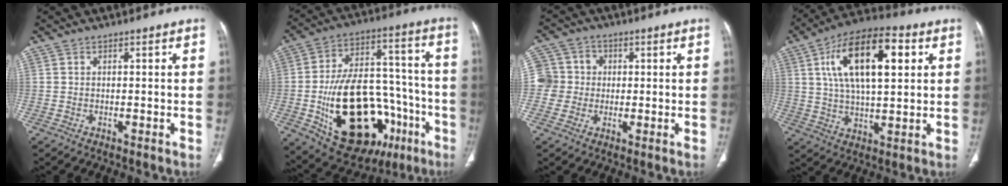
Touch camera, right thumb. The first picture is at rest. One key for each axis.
{"total": 29.8, "fx": -10.0, "fy": 16.7, "fz": 22.6, "tx": -0.357, "ty": 0.041, "tz": -0.135}
{"total": 7.1, "fx": 0.0, "fy": 7.0, "fz": 1.0, "tx": 0.009, "ty": 0.017, "tz": -0.004}
{"total": 18.7, "fx": 5.7, "fy": 8.2, "fz": 15.8, "tx": -0.258, "ty": 0.005, "tz": 0.091}